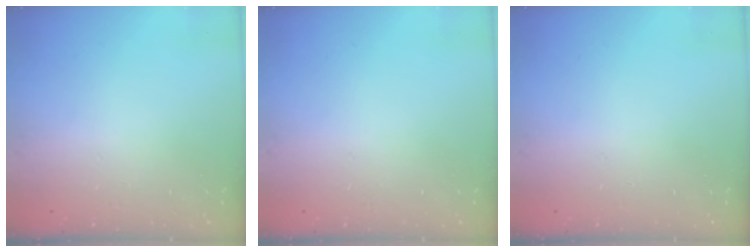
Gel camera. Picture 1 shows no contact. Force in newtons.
{"total": 0.0}
{"total": 0.0}